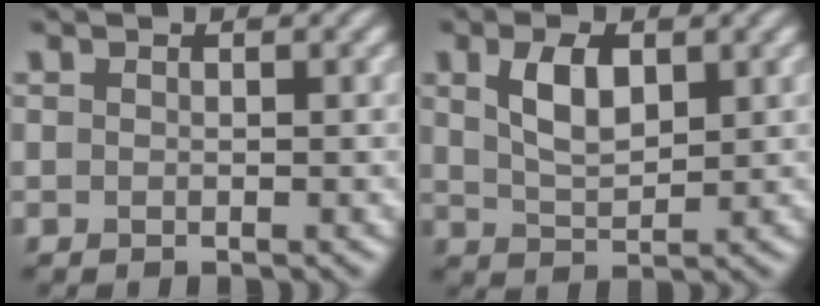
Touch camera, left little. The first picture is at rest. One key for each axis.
{"total": 4.0, "fx": 1.5, "fy": 2.0, "fz": 3.1, "tx": -0.066, "ty": 0.004, "tz": 0.033}